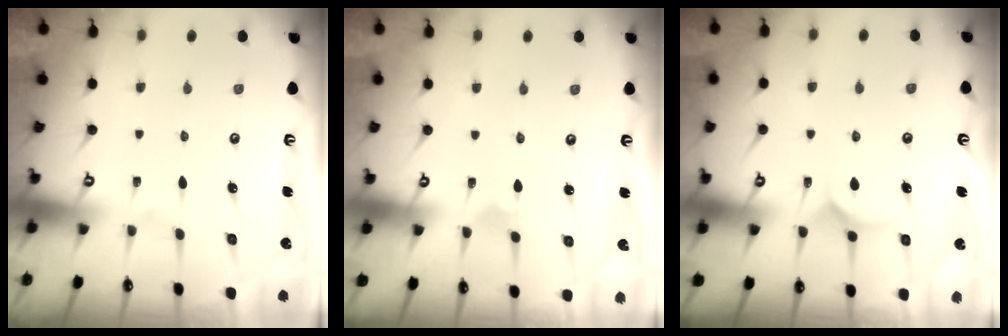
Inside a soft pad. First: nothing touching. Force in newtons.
{"total": 2.4, "press": 2.4, "slide": 0.1}
{"total": 7.3, "press": 7.3, "slide": 0.3}